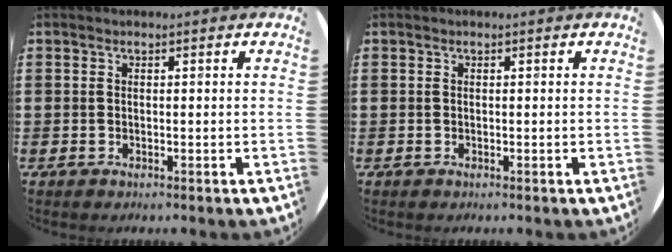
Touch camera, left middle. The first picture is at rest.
{"total": 0.0}